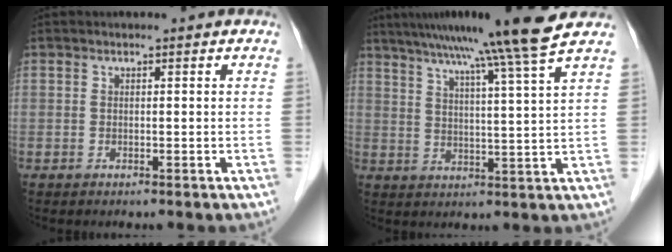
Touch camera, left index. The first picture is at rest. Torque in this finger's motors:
{"motor_torque": [1.03, -1.11, 0.65, 0.18]}